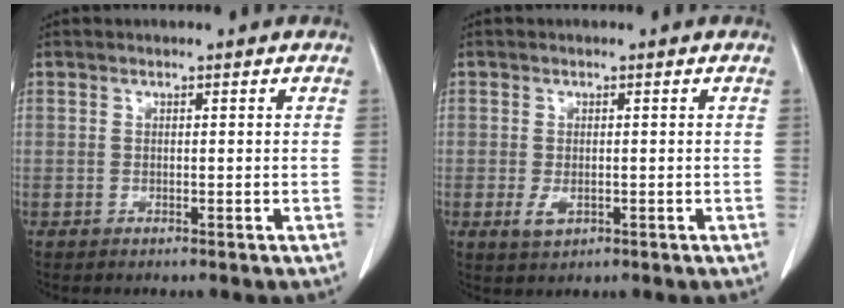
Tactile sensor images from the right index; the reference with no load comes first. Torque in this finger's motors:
{"motor_torque": [0.27, 0.20, -0.05, -0.04]}